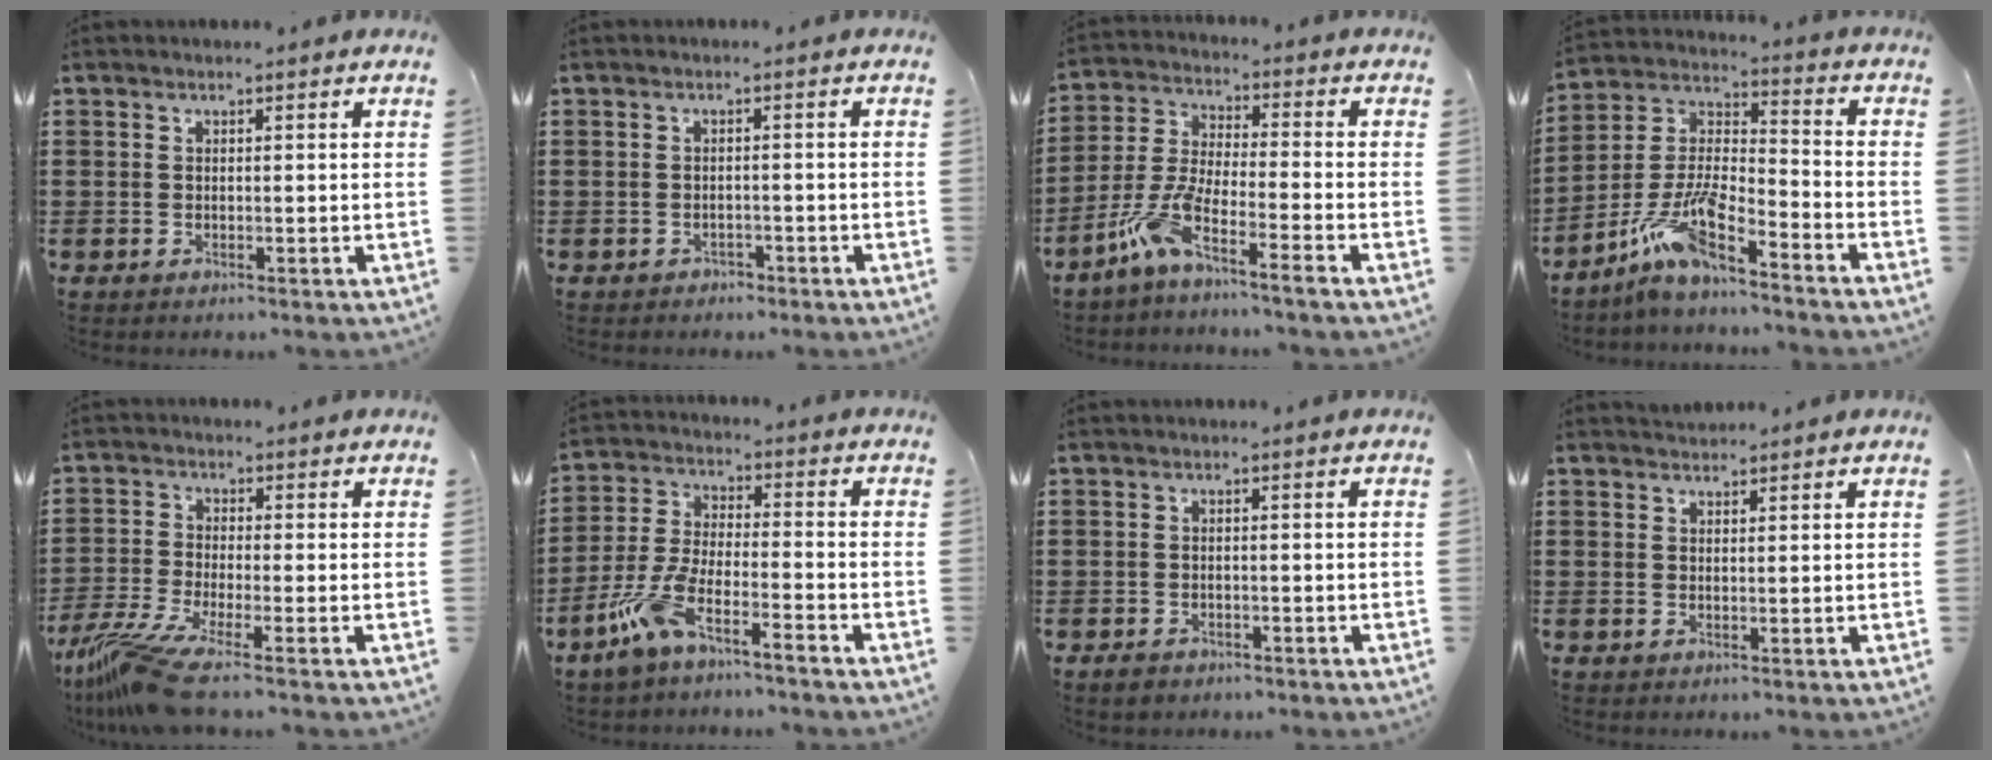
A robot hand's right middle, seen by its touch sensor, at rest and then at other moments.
{"total": 1.1, "force": [-1.0, 0.5, 0.0], "torque": [-0.006, 0.002, -0.023]}
{"total": 7.3, "force": [-5.6, 0.3, 4.6], "torque": [-0.118, -0.018, -0.116]}
{"total": 9.7, "force": [-7.3, 1.7, 6.2], "torque": [-0.141, -0.010, -0.147]}
{"total": 7.6, "force": [-5.3, 0.5, 5.3], "torque": [-0.132, -0.023, -0.107]}
{"total": 7.5, "force": [-5.9, 0.7, 4.6], "torque": [-0.123, -0.014, -0.122]}
{"total": 1.4, "force": [-1.1, 0.8, 0.3], "torque": [-0.009, 0.002, -0.026]}
{"total": 1.3, "force": [1.2, 0.4, -0.1], "torque": [-0.002, 0.003, 0.024]}